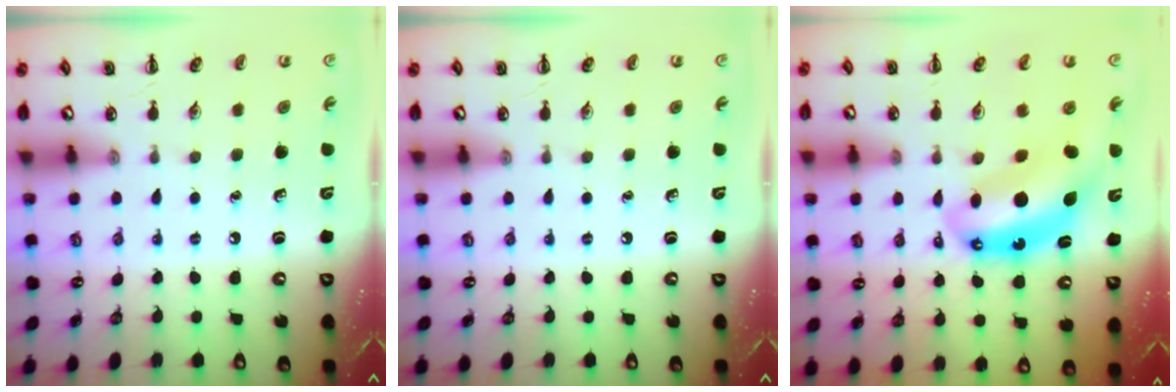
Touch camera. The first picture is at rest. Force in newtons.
{"total": 0.0}
{"total": 10.7, "press": 10.3, "slide": 2.8}